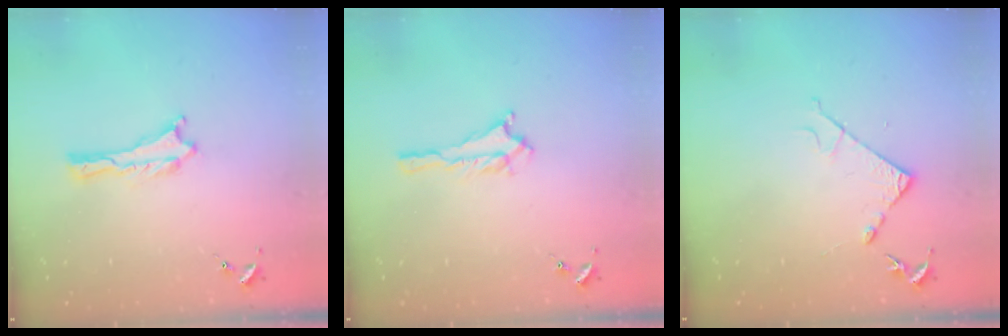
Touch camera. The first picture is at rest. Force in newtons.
{"total": 1.5, "press": 1.4, "slide": 0.2}
{"total": 4.2, "press": 4.2, "slide": 0.5}